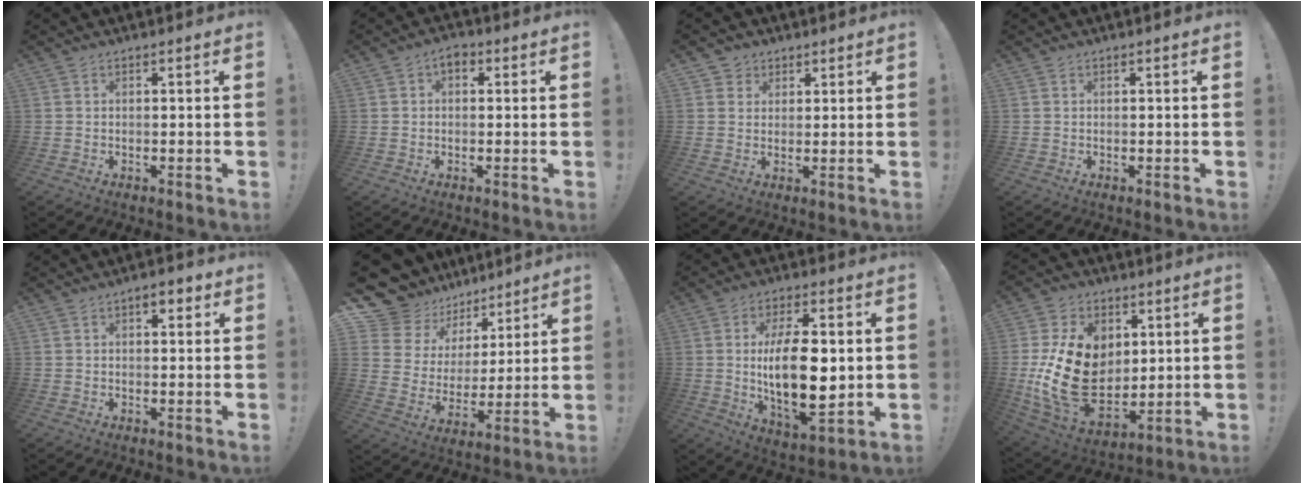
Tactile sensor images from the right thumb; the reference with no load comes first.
{"total": 3.5, "force": [0.8, 2.2, 2.5], "torque": [-0.035, 0.002, 0.012]}
{"total": 3.5, "force": [1.8, 3.0, 0.2], "torque": [0.008, -0.009, 0.032]}
{"total": 0.0}
{"total": 3.7, "force": [1.6, 2.0, 2.7], "torque": [-0.027, -0.003, 0.023]}
{"total": 12.2, "force": [8.7, 8.1, 2.3], "torque": [-0.047, -0.076, 0.173]}
{"total": 19.6, "force": [1.2, 8.6, 17.5], "torque": [-0.317, -0.014, 0.015]}
{"total": 22.8, "force": [2.2, 16.5, 15.6], "torque": [-0.296, -0.023, 0.055]}